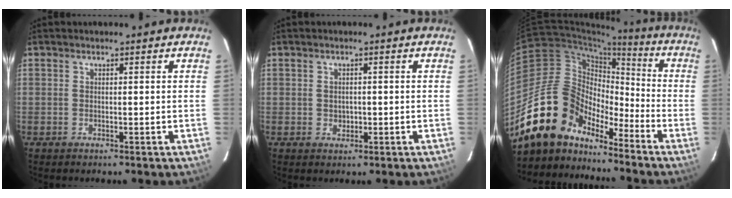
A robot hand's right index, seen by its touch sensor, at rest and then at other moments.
{"total": 1.7, "force": [-0.2, 1.6, 0.6], "torque": [-0.007, 0.002, -0.001]}
{"total": 16.1, "force": [-13.3, 7.6, 5.0], "torque": [-0.095, 0.029, -0.248]}